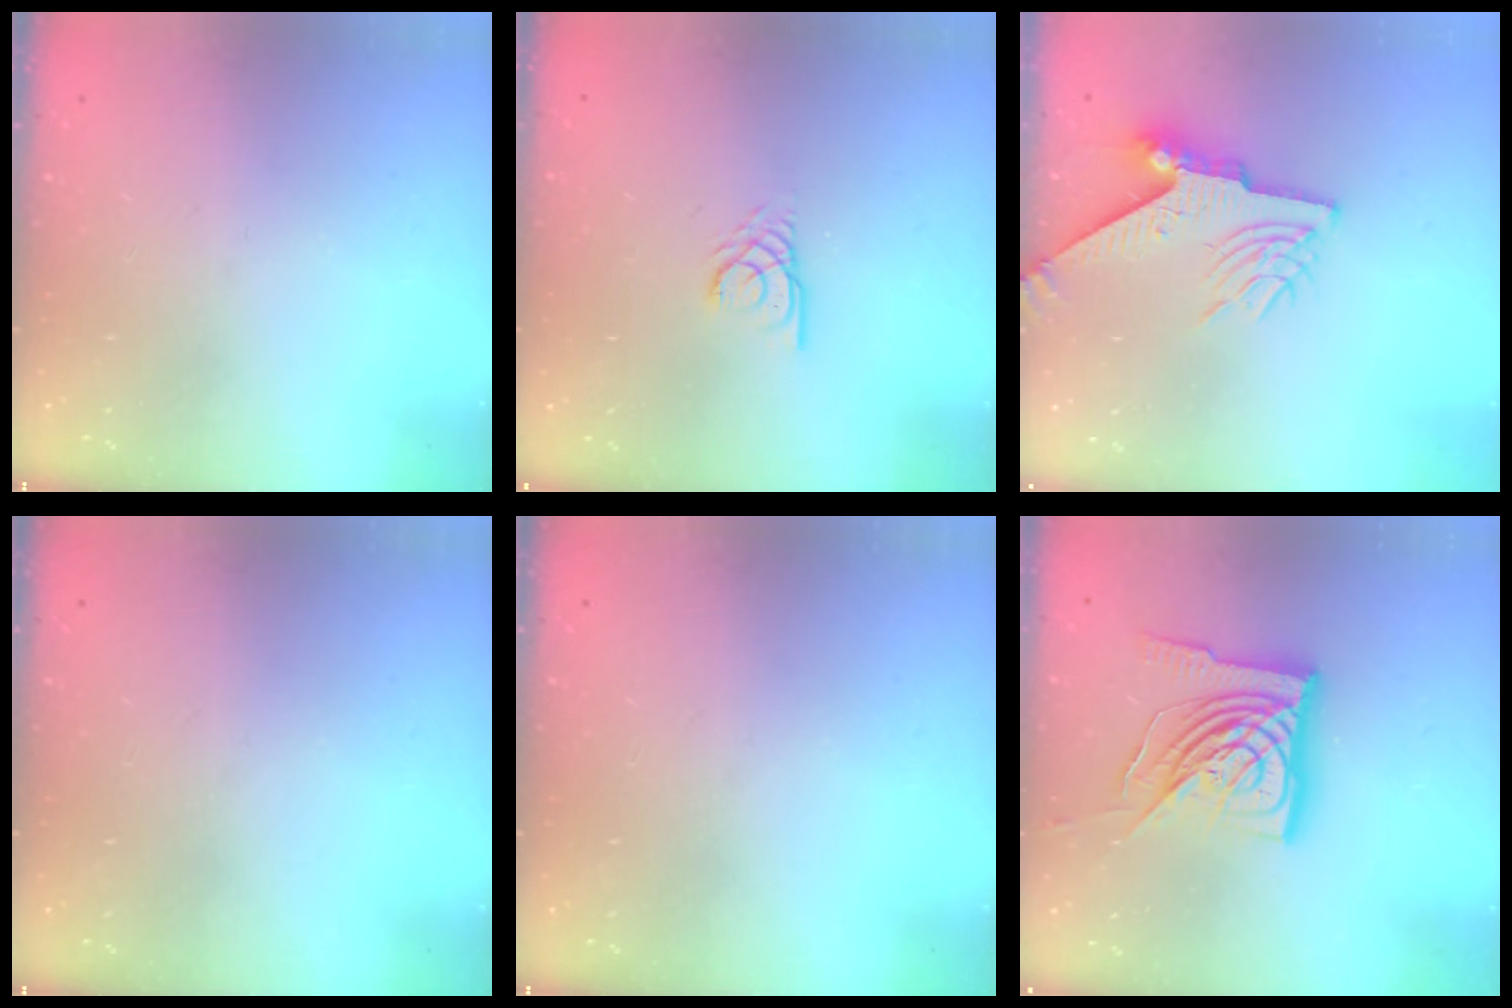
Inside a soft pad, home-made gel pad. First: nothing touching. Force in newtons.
{"total": 2.7, "press": 2.7, "slide": 0.2}
{"total": 9.2, "press": 9.1, "slide": 1.1}
{"total": 0.0}
{"total": 0.0}
{"total": 21.1, "press": 21.0, "slide": 2.2}